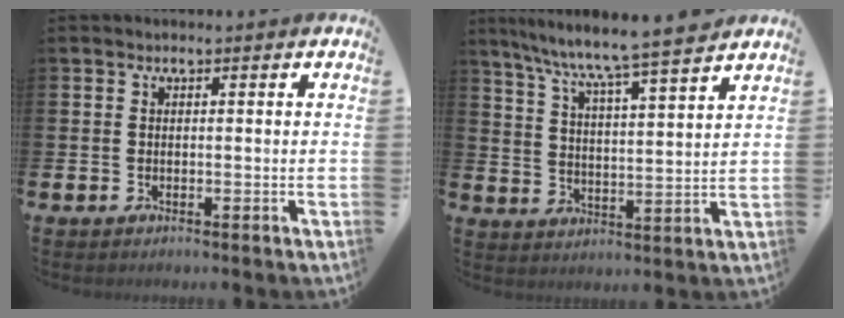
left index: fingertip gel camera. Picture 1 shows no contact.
{"total": 7.7, "force": [7.3, -0.5, 2.4], "torque": [-0.078, -0.054, 0.125]}